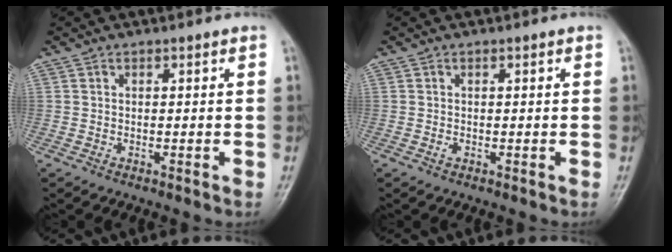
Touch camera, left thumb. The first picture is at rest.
{"total": 0.8, "force": [-0.1, 0.4, 0.7], "torque": [-0.007, 0.003, 0.000]}